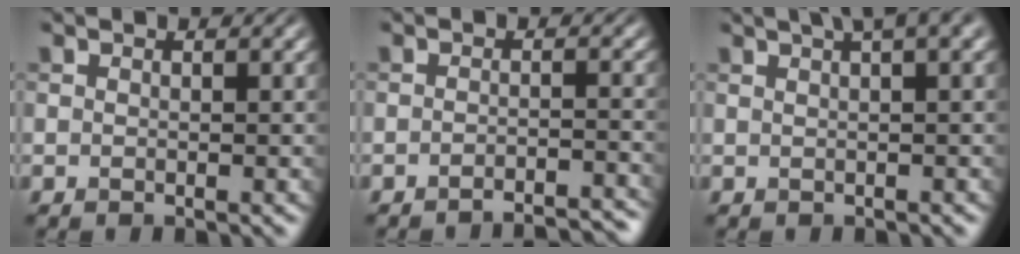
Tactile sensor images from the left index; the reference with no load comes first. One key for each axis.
{"total": 3.9, "fx": -3.6, "fy": 0.4, "fz": 1.4, "tx": -0.010, "ty": 0.012, "tz": -0.046}
{"total": 4.7, "fx": 2.9, "fy": 0.9, "fz": 3.6, "tx": -0.045, "ty": 0.018, "tz": 0.037}